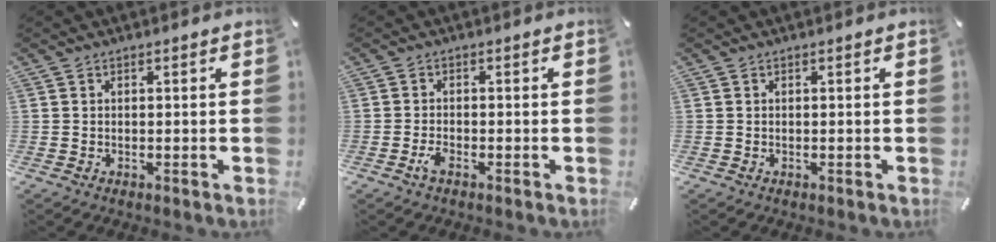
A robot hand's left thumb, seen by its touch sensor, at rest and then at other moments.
{"total": 2.1, "force": [-1.2, 0.8, 1.5], "torque": [-0.033, 0.001, -0.025]}
{"total": 0.0}